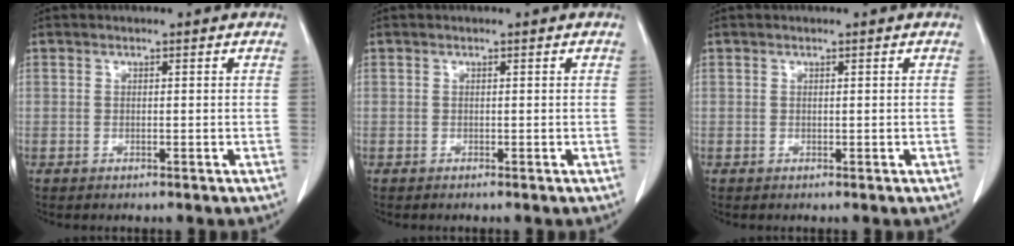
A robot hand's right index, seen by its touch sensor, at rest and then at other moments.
{"total": 0.0}
{"total": 0.0}